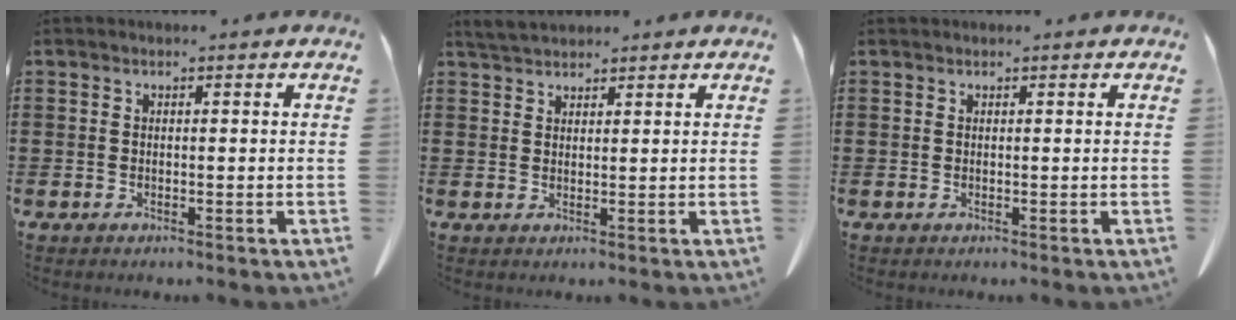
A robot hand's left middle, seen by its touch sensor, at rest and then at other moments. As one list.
[{"total": 2.8, "force": [2.7, 0.5, 0.7], "torque": [-0.023, -0.004, 0.054]}, {"total": 0.0}]